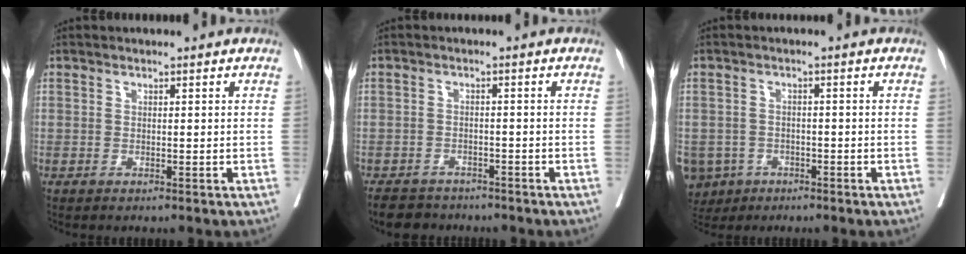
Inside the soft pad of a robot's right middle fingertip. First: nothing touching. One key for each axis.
{"total": 6.7, "fx": -6.0, "fy": 2.6, "fz": 1.3, "tx": -0.018, "ty": -0.007, "tz": -0.091}
{"total": 8.5, "fx": -4.7, "fy": 6.8, "fz": 1.9, "tx": -0.064, "ty": 0.000, "tz": -0.072}